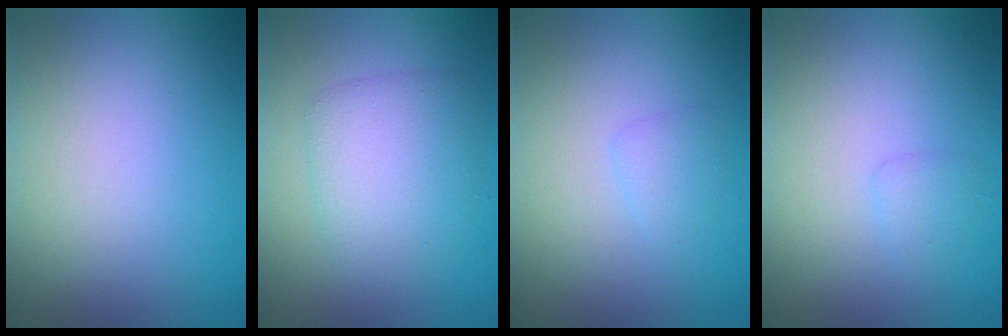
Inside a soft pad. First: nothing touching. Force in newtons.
{"total": 4.2, "press": 4.2, "slide": 0.1}
{"total": 1.1, "press": 1.1, "slide": 0.0}
{"total": 0.9, "press": 0.9, "slide": 0.2}